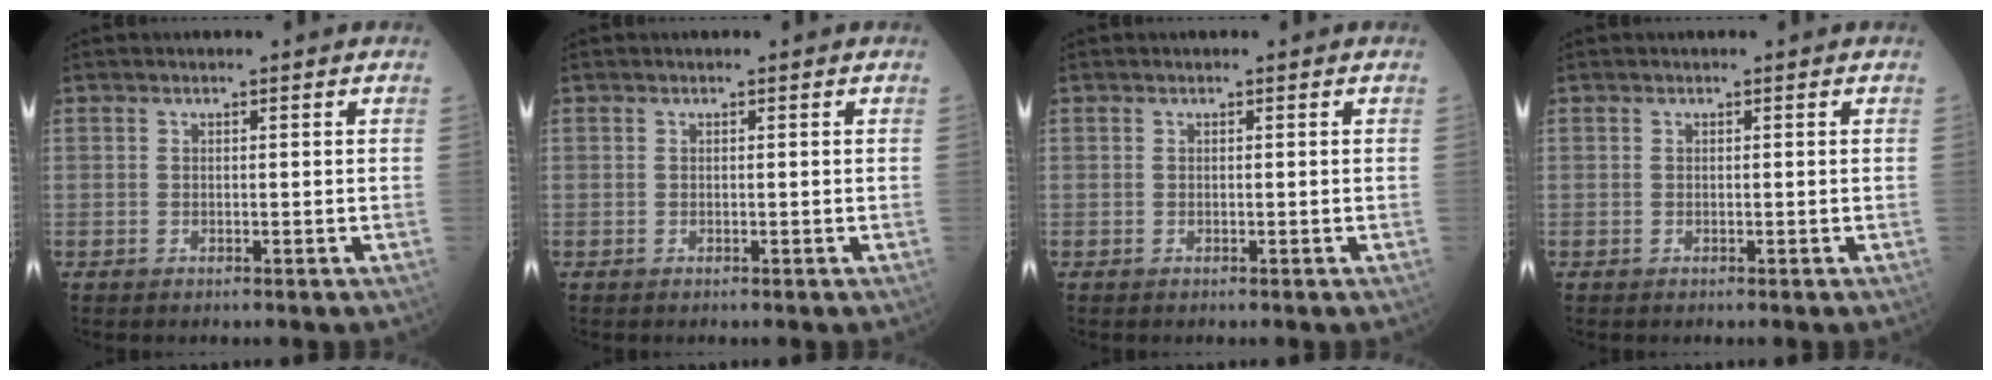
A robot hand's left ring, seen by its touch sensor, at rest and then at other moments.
{"total": 0.0}
{"total": 0.0}
{"total": 0.0}